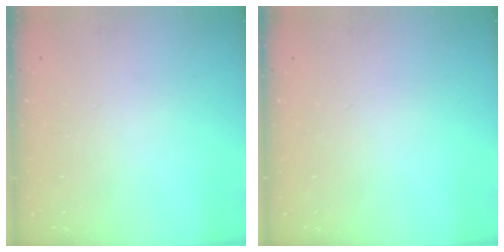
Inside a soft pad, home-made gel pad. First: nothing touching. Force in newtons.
{"total": 0.0}